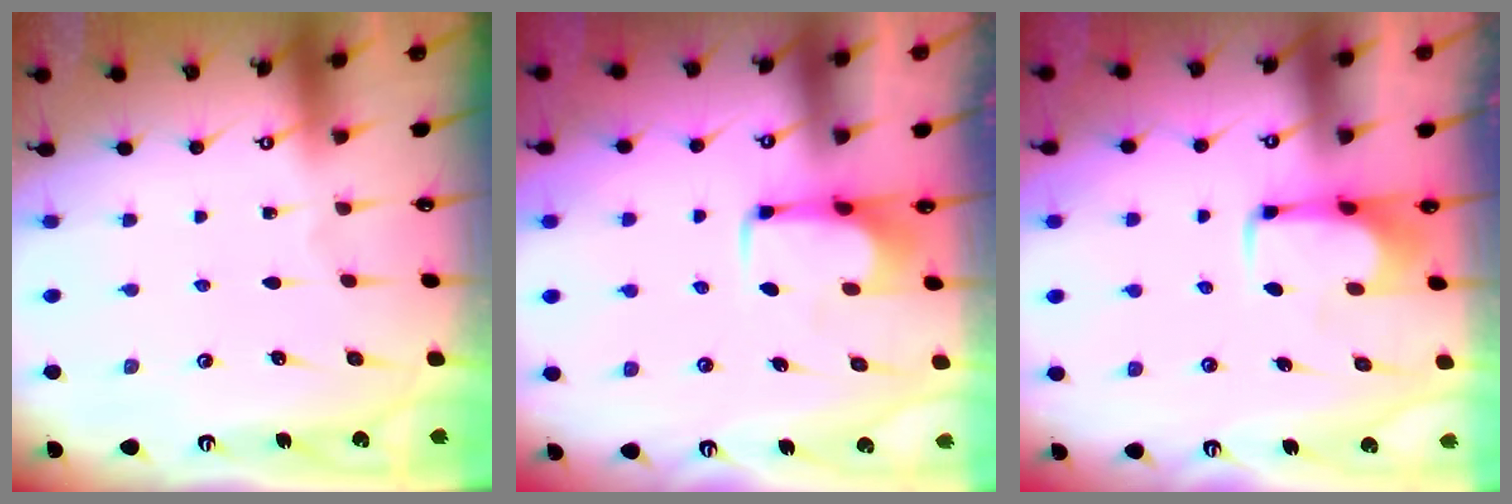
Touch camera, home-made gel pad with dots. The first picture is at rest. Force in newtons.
{"total": 2.1, "press": 2.1, "slide": 0.4}
{"total": 1.3, "press": 1.2, "slide": 0.3}